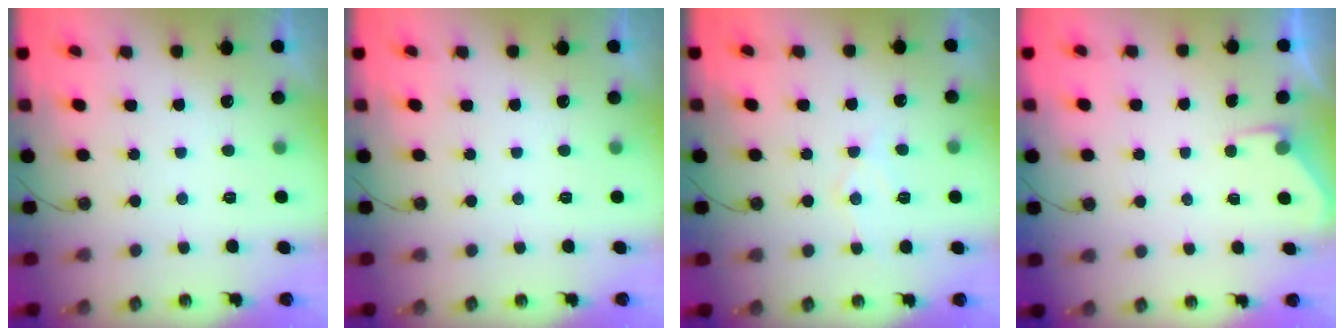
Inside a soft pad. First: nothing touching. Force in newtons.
{"total": 0.0}
{"total": 7.4, "press": 7.4, "slide": 0.4}
{"total": 2.7, "press": 2.6, "slide": 0.5}